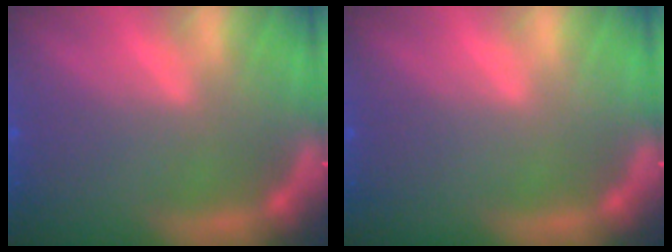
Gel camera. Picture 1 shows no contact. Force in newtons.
{"total": 0.0}